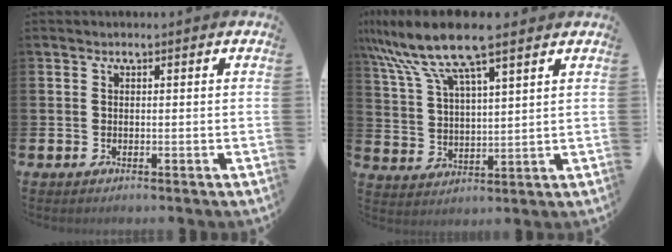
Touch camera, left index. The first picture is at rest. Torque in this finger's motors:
{"motor_torque": [0.87, -0.79, 1.05, 0.21]}